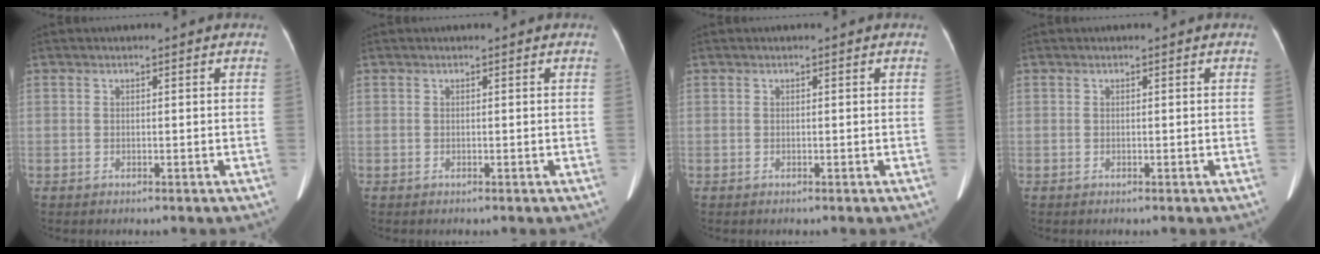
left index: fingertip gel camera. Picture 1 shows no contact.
{"total": 0.0}
{"total": 0.0}
{"total": 0.0}